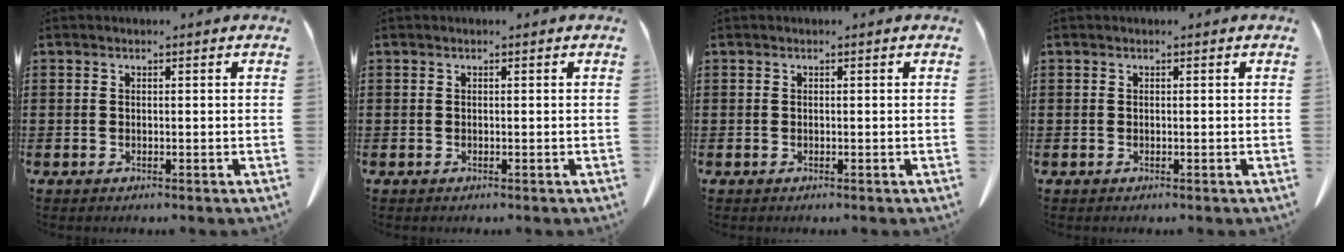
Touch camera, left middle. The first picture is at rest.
{"total": 0.0}
{"total": 0.0}
{"total": 0.0}